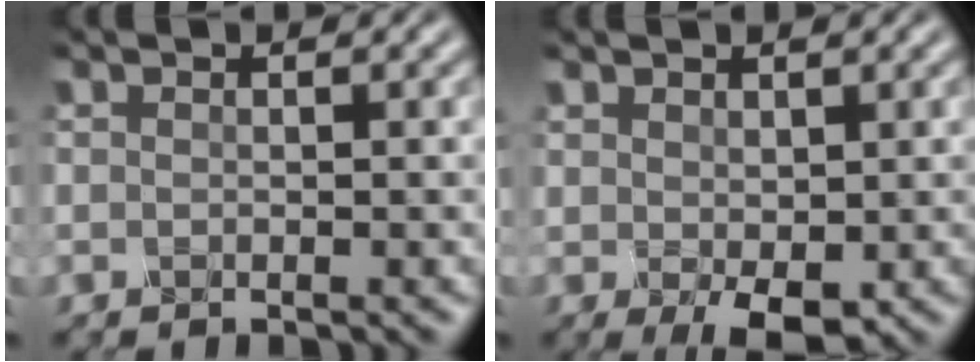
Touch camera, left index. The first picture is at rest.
{"total": 2.4, "force": [-0.1, 1.3, 2.0], "torque": [-0.037, -0.009, 0.008]}